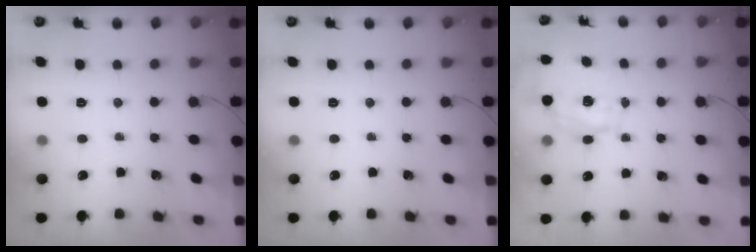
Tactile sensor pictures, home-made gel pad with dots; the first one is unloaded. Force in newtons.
{"total": 0.0}
{"total": 1.2, "press": 1.1, "slide": 0.5}